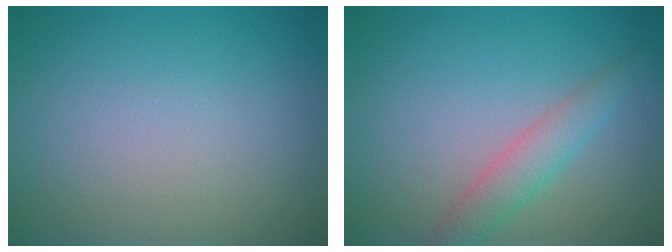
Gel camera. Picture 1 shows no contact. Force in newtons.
{"total": 2.7, "press": 2.7, "slide": 0.1}